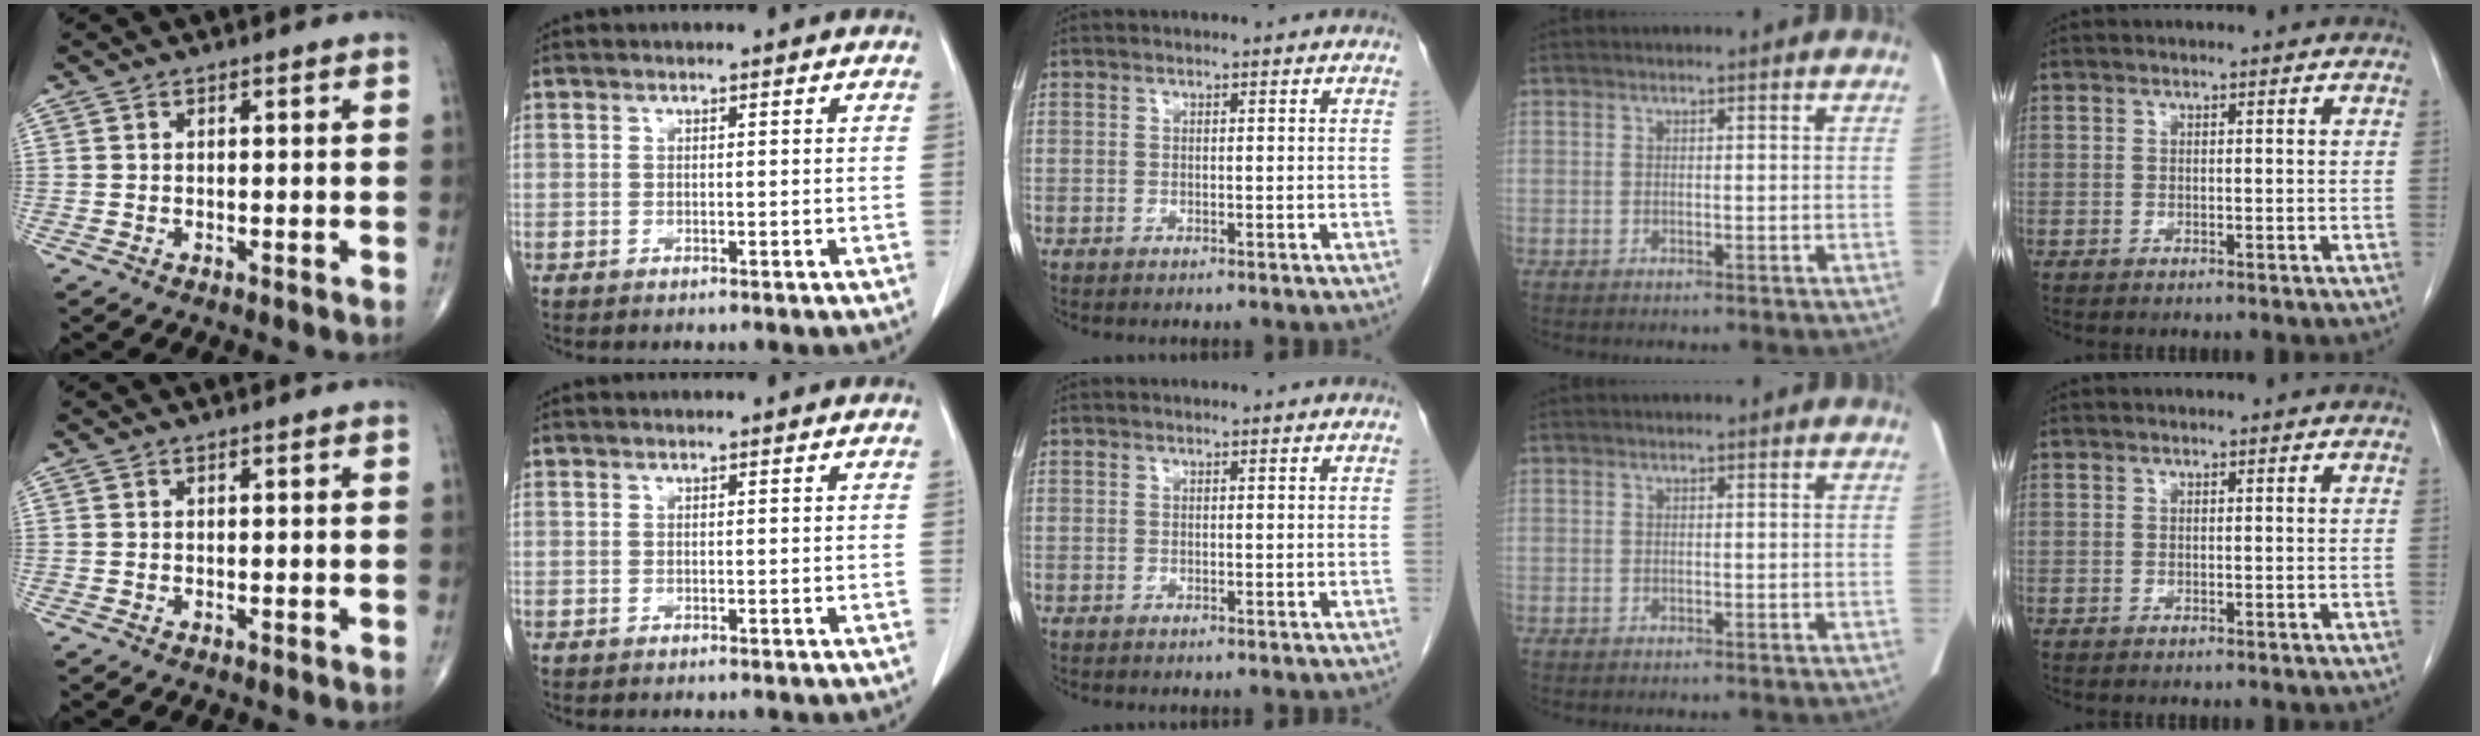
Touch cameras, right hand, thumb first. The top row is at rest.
{}